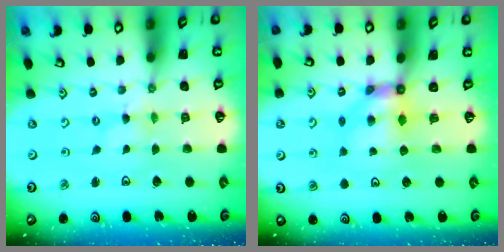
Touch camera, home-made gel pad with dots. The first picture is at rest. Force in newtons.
{"total": 5.7, "press": 5.7, "slide": 0.2}